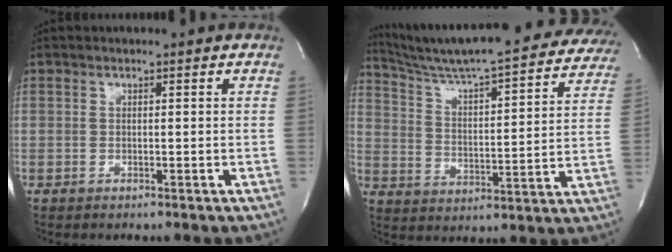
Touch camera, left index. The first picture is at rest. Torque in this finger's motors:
{"motor_torque": [0.71, -0.67, 0.07, 0.08]}